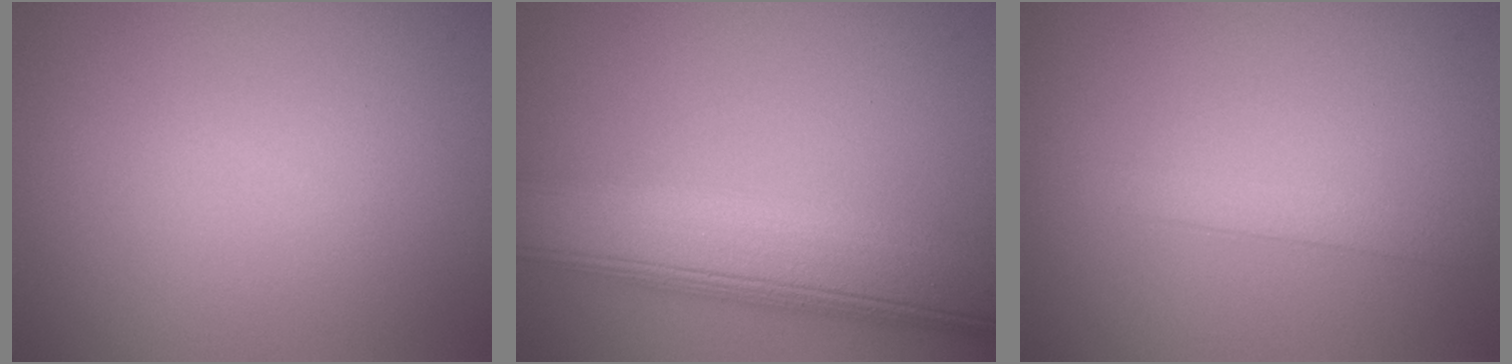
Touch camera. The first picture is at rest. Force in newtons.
{"total": 10.0, "press": 10.0, "slide": 0.7}
{"total": 1.7, "press": 1.7, "slide": 0.0}